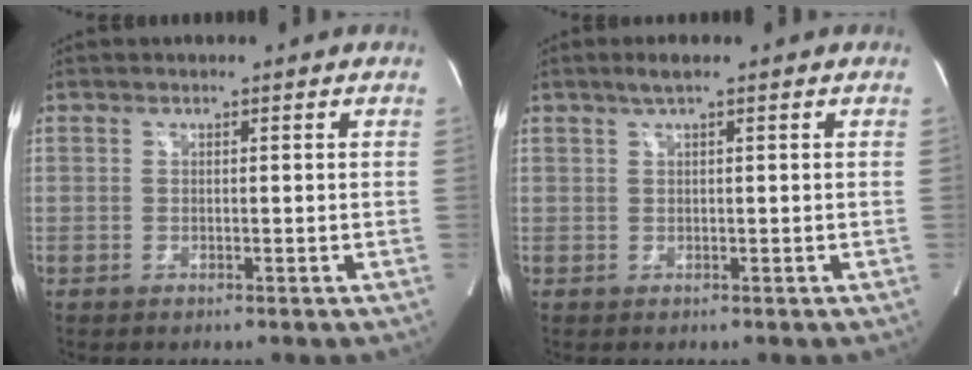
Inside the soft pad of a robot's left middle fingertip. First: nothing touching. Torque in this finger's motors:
{"motor_torque": [0.15, -0.07, 0.17, 0.05]}